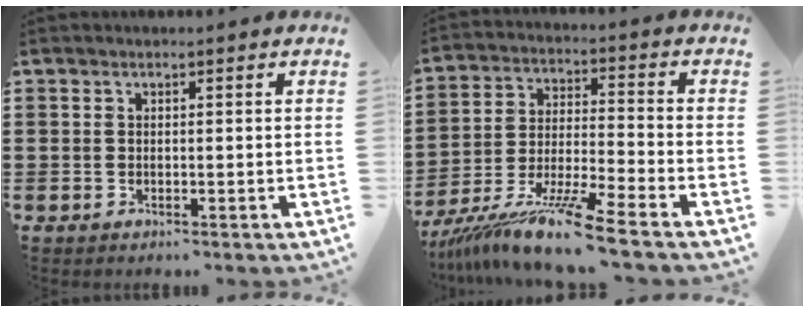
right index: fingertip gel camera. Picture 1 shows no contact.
{"total": 11.1, "force": [-9.2, -0.5, 6.3], "torque": [-0.129, -0.002, -0.180]}